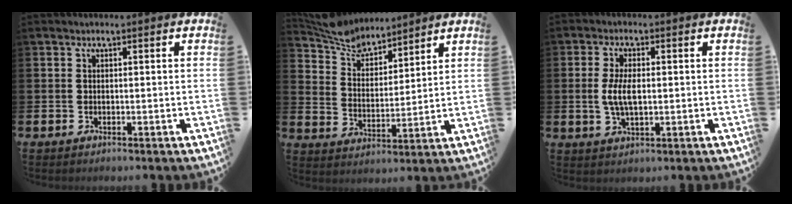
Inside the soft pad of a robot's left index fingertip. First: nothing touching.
{"total": 6.8, "force": [6.4, 2.0, 1.1], "torque": [-0.054, -0.035, 0.115]}
{"total": 4.6, "force": [0.2, 2.1, 4.1], "torque": [-0.080, 0.002, -0.001]}